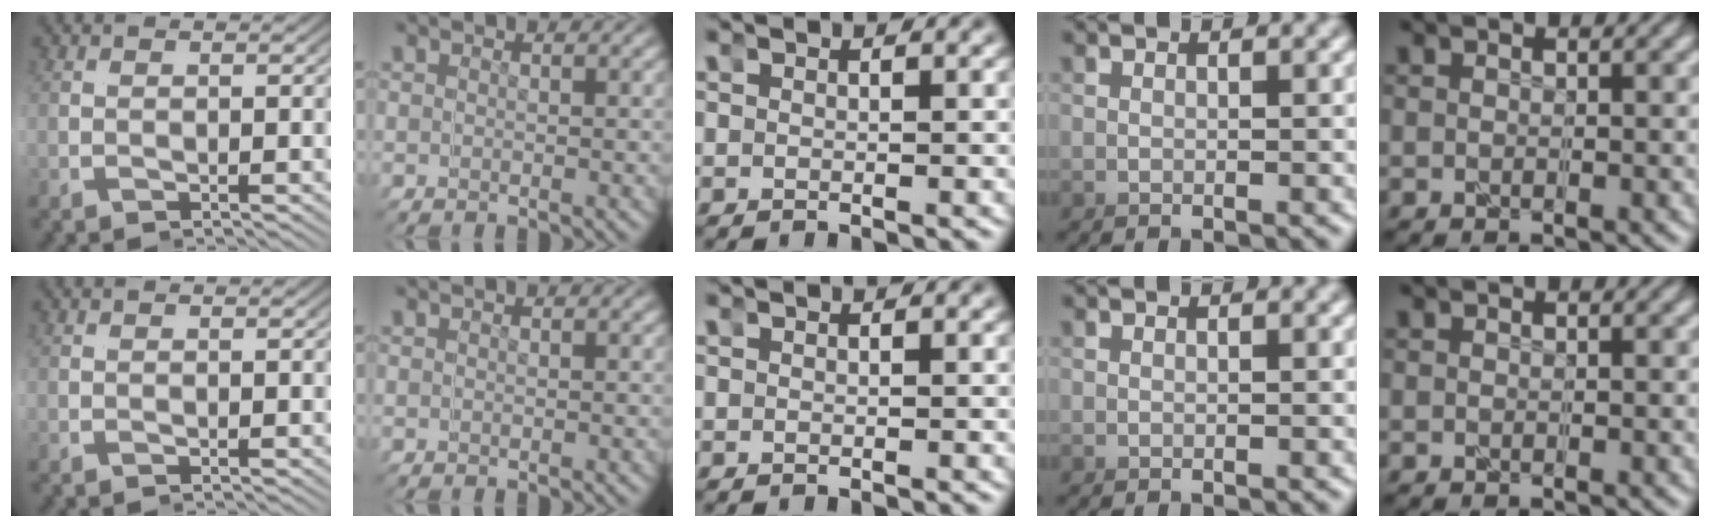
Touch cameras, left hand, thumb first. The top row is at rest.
{}